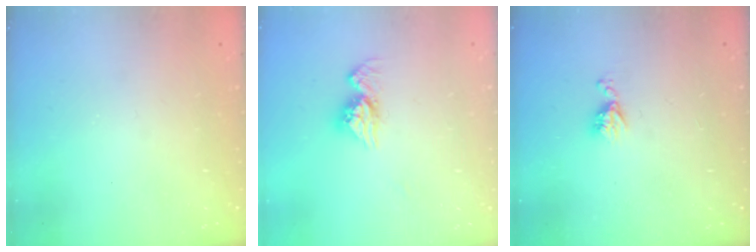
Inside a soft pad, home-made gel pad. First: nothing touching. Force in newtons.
{"total": 11.1, "press": 11.0, "slide": 0.9}
{"total": 5.8, "press": 5.7, "slide": 0.7}